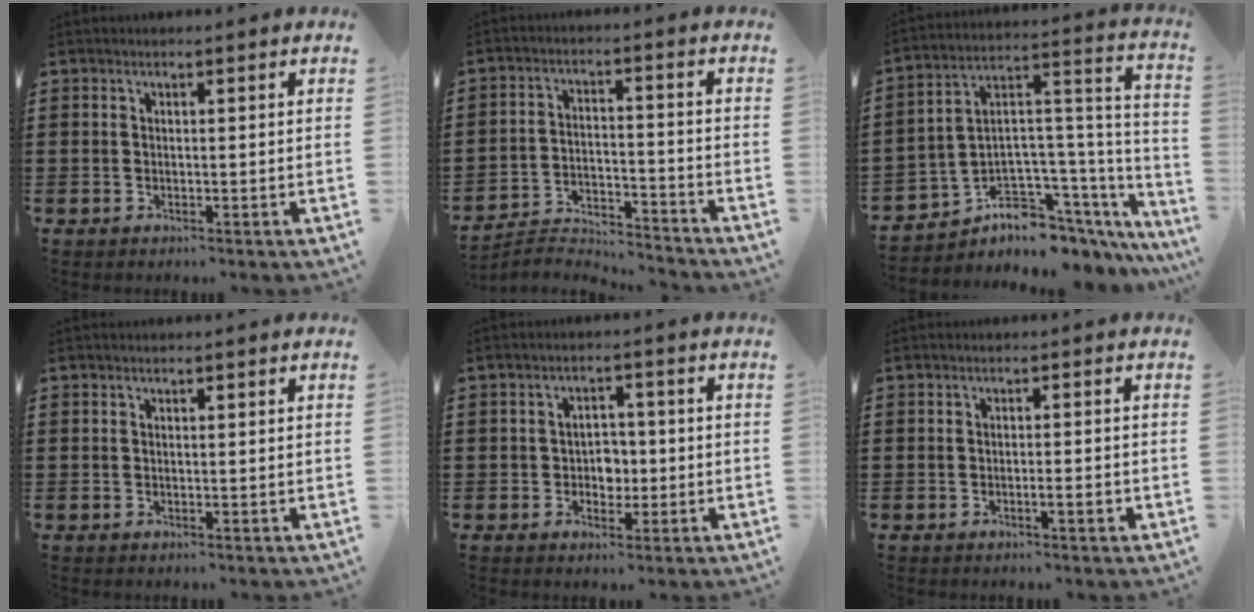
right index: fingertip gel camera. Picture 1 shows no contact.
{"total": 4.9, "force": [-4.8, 0.5, 0.5], "torque": [-0.020, 0.007, -0.101]}
{"total": 5.3, "force": [-3.3, 3.8, 1.6], "torque": [-0.036, -0.022, -0.053]}
{"total": 0.0}
{"total": 3.2, "force": [-0.6, 2.6, 1.8], "torque": [-0.032, 0.003, -0.017]}
{"total": 1.8, "force": [-0.7, 0.2, 1.7], "torque": [-0.027, -0.001, -0.013]}